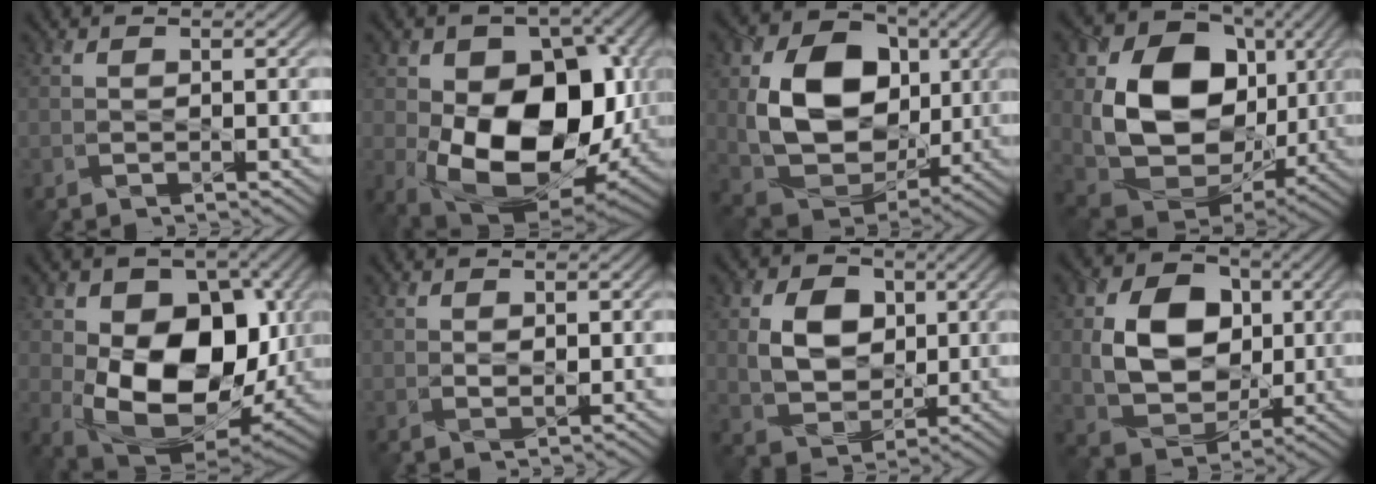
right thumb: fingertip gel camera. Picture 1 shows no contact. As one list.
[{"total": 17.2, "force": [-1.8, 11.3, 12.8], "torque": [-0.202, -0.038, -0.024]}, {"total": 14.3, "force": [1.8, 10.8, 9.2], "torque": [-0.181, -0.010, 0.036]}, {"total": 16.7, "force": [2.4, 12.7, 10.7], "torque": [-0.218, -0.023, 0.048]}, {"total": 16.3, "force": [-0.3, 11.0, 12.0], "torque": [-0.197, -0.037, -0.002]}, {"total": 1.4, "force": [0.7, 0.8, 0.9], "torque": [-0.023, -0.005, 0.017]}, {"total": 8.2, "force": [1.6, 6.3, 5.0], "torque": [-0.113, 0.001, 0.022]}, {"total": 11.1, "force": [1.2, 8.5, 7.0], "torque": [-0.147, -0.003, 0.019]}]